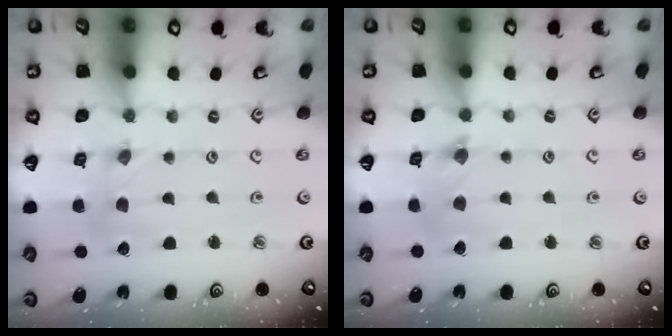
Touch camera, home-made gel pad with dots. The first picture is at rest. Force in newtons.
{"total": 1.7, "press": 1.7, "slide": 0.3}